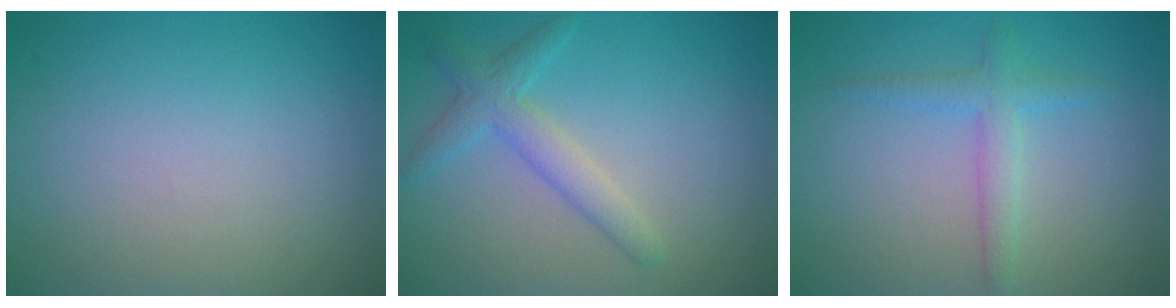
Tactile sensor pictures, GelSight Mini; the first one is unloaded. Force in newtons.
{"total": 1.9, "press": 1.9, "slide": 0.2}
{"total": 2.3, "press": 2.3, "slide": 0.1}